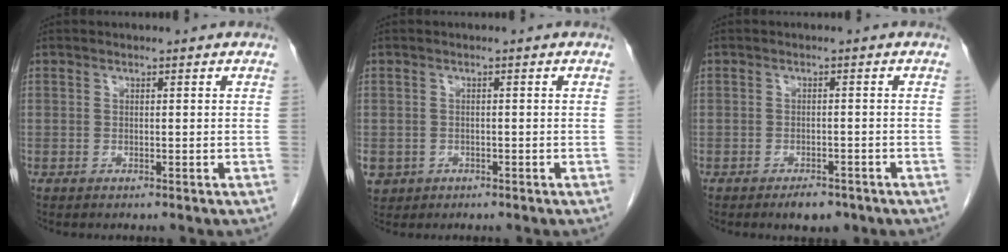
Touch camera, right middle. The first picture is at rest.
{"total": 4.0, "force": [-1.9, 3.5, 0.9], "torque": [-0.020, 0.001, -0.026]}
{"total": 3.1, "force": [-2.3, 1.3, 1.7], "torque": [-0.028, -0.003, -0.026]}